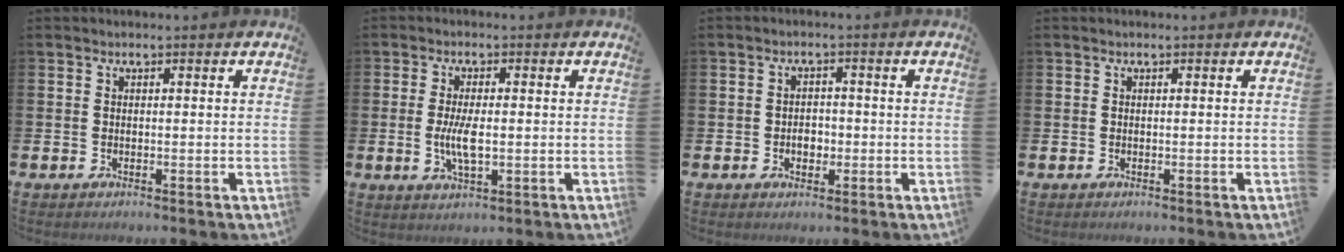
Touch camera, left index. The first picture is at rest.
{"total": 4.7, "force": [-0.1, 1.7, 4.4], "torque": [-0.083, -0.001, -0.007]}
{"total": 2.2, "force": [-0.6, 1.7, 1.2], "torque": [-0.012, 0.000, -0.016]}
{"total": 0.0}